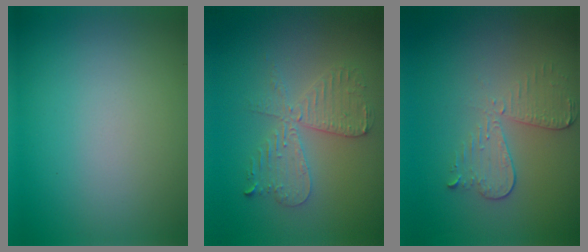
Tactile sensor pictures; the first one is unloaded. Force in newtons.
{"total": 4.1, "press": 3.6, "slide": 2.1}
{"total": 3.0, "press": 2.7, "slide": 1.3}